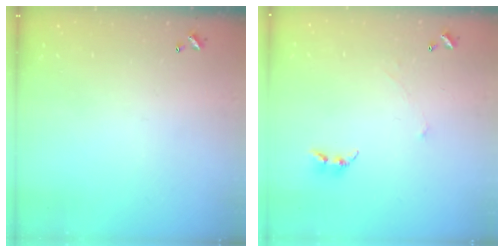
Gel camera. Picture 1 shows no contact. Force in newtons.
{"total": 0.7, "press": 0.6, "slide": 0.5}